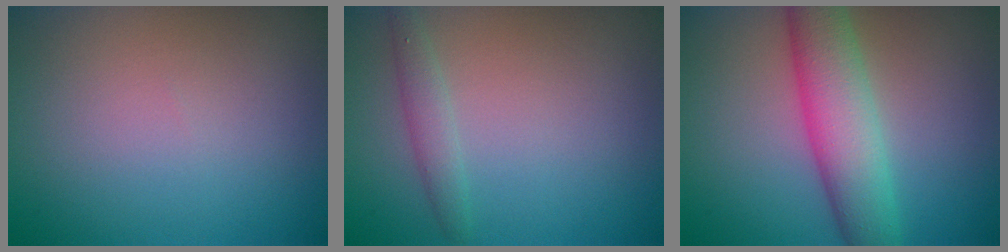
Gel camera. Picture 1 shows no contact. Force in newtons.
{"total": 1.6, "press": 1.6, "slide": 0.0}
{"total": 6.5, "press": 6.5, "slide": 0.1}